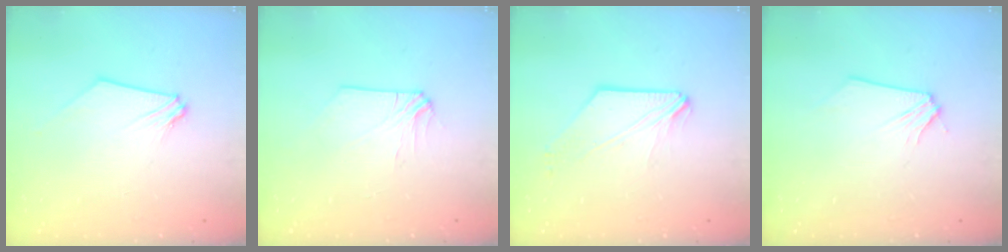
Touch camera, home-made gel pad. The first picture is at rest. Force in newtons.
{"total": 2.8, "press": 2.7, "slide": 0.6}
{"total": 1.3, "press": 1.3, "slide": 0.3}
{"total": 0.0}